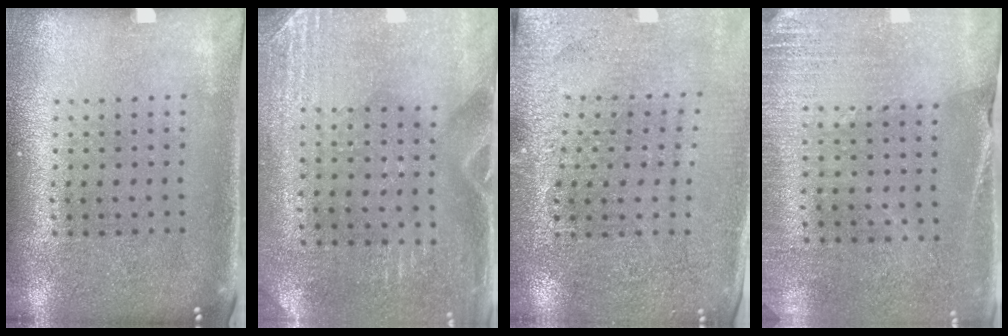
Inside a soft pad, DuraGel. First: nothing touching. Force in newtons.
{"total": 2.9, "press": 2.6, "slide": 1.2}
{"total": 2.8, "press": 2.8, "slide": 0.3}
{"total": 2.6, "press": 2.5, "slide": 0.6}